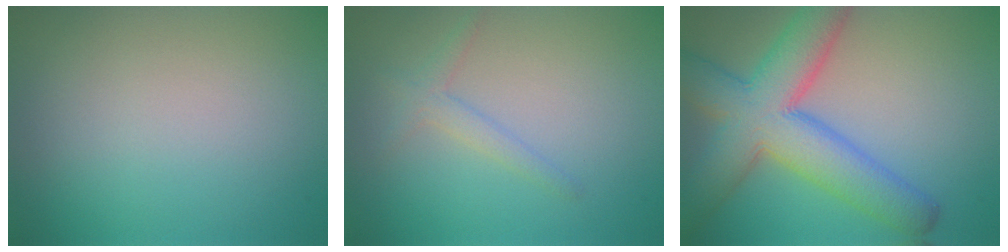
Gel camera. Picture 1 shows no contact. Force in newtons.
{"total": 1.6, "press": 1.6, "slide": 0.1}
{"total": 9.5, "press": 9.5, "slide": 0.4}